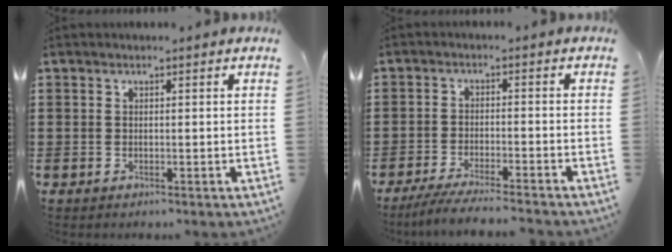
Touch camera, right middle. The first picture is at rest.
{"total": 4.2, "force": [-3.8, -0.1, 1.6], "torque": [-0.033, -0.010, -0.074]}